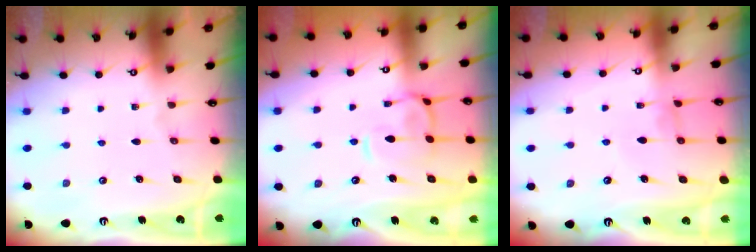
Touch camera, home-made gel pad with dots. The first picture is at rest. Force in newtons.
{"total": 4.8, "press": 4.7, "slide": 1.2}
{"total": 0.6, "press": 0.6, "slide": 0.3}